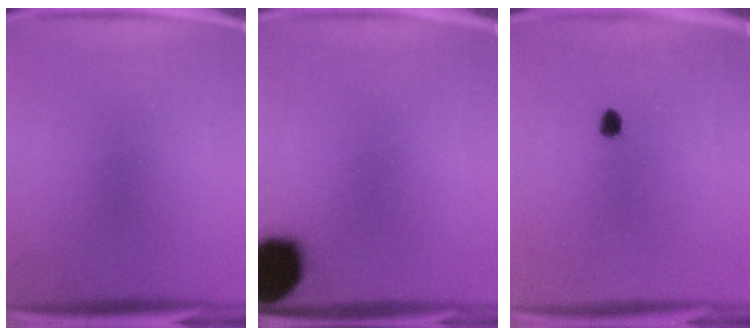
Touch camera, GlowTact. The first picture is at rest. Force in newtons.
{"total": 17.9}
{"total": 1.5}